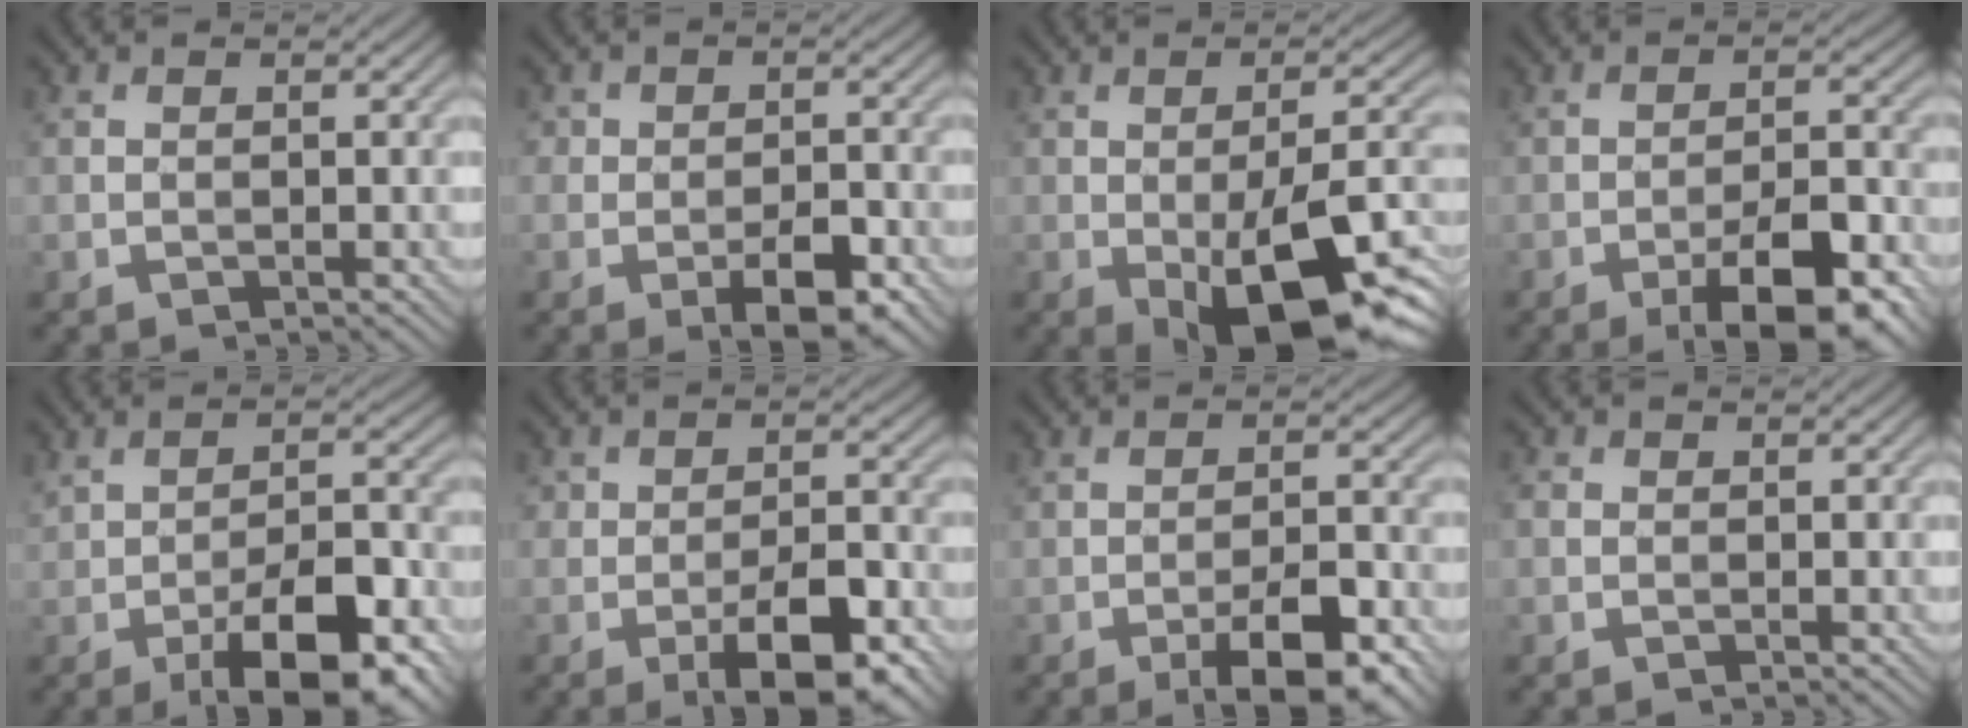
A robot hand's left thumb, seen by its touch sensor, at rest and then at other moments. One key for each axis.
{"total": 6.4, "fx": -2.6, "fy": 3.6, "fz": 4.6, "tx": -0.056, "ty": 0.000, "tz": -0.045}
{"total": 15.2, "fx": -5.9, "fy": 5.7, "fz": 12.8, "tx": -0.180, "ty": -0.007, "tz": -0.087}
{"total": 9.9, "fx": -5.5, "fy": 3.1, "fz": 7.7, "tx": -0.116, "ty": 0.006, "tz": -0.084}
{"total": 11.2, "fx": -4.7, "fy": 4.5, "fz": 9.1, "tx": -0.147, "ty": -0.004, "tz": -0.074}
{"total": 8.8, "fx": -4.1, "fy": 4.2, "fz": 6.5, "tx": -0.093, "ty": 0.004, "tz": -0.066}
{"total": 8.4, "fx": -4.6, "fy": 2.7, "fz": 6.5, "tx": -0.097, "ty": 0.005, "tz": -0.070}
{"total": 0.9, "fx": -0.1, "fy": 0.8, "fz": 0.3, "tx": -0.007, "ty": -0.002, "tz": -0.003}